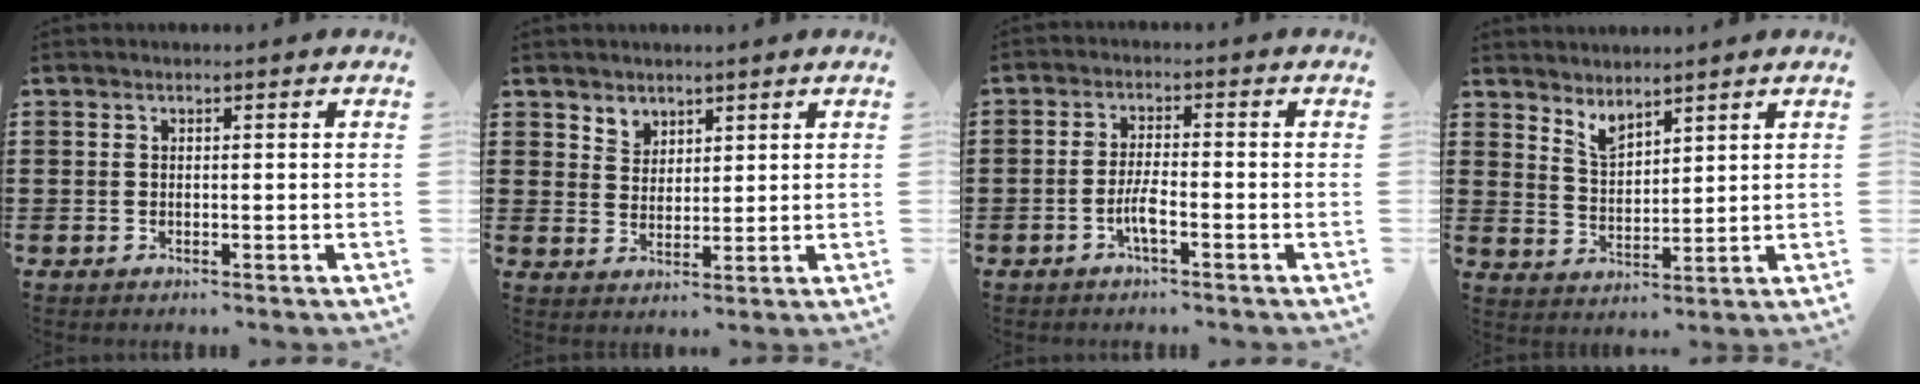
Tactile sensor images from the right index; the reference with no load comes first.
{"total": 3.2, "force": [2.5, 2.1, 0.0], "torque": [-0.012, 0.004, 0.047]}
{"total": 3.6, "force": [-1.7, 0.5, 3.2], "torque": [-0.077, -0.008, -0.036]}
{"total": 3.2, "force": [3.1, 0.7, 0.5], "torque": [-0.021, -0.005, 0.059]}